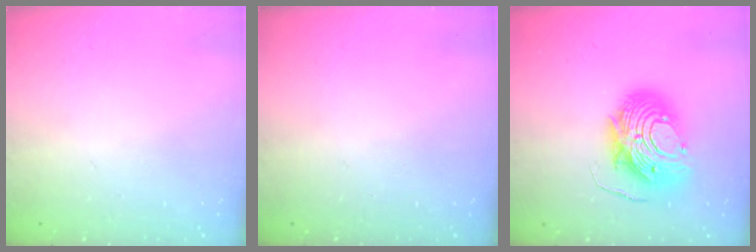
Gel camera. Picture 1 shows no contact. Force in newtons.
{"total": 0.0}
{"total": 12.9, "press": 12.8, "slide": 1.1}